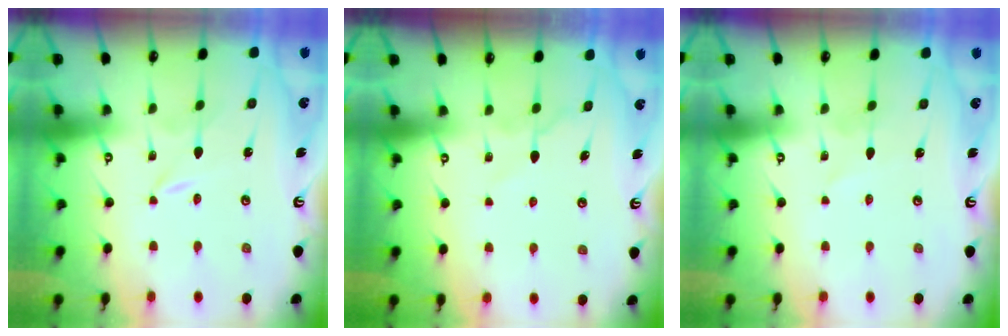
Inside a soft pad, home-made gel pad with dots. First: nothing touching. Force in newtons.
{"total": 6.9, "press": 6.8, "slide": 0.9}
{"total": 2.6, "press": 2.6, "slide": 0.4}